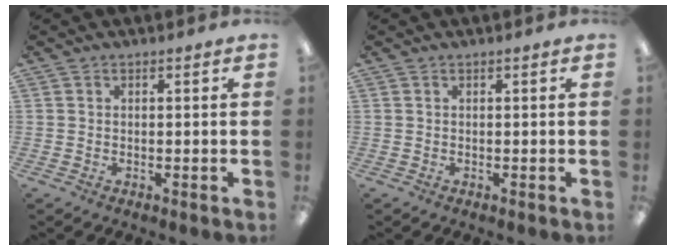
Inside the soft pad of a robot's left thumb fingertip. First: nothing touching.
{"total": 0.0}